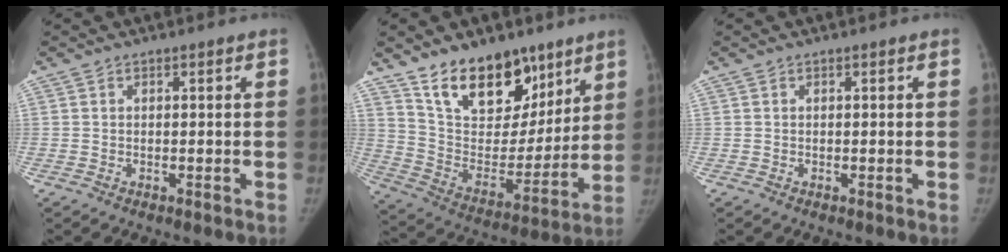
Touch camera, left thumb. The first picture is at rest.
{"total": 20.4, "force": [13.6, 11.3, 10.0], "torque": [-0.106, -0.078, 0.235]}
{"total": 0.0}